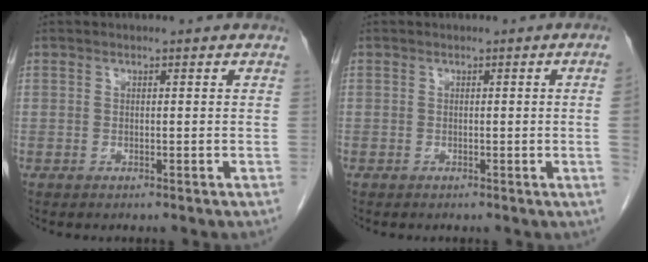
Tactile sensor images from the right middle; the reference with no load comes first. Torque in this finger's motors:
{"motor_torque": [0.88, -1.25, -0.14, -0.21]}